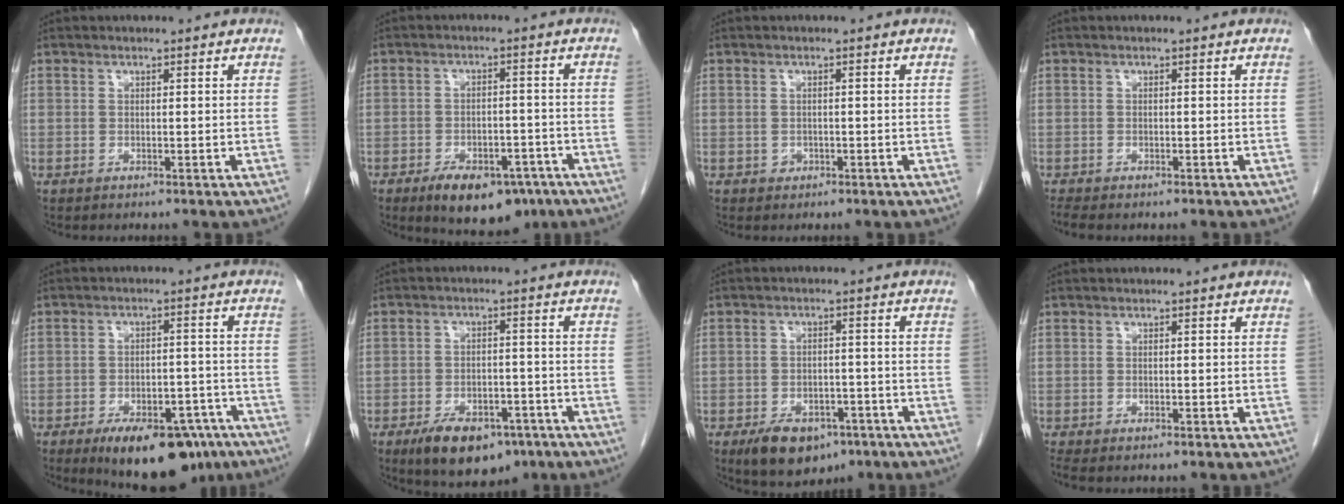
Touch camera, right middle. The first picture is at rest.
{"total": 11.0, "force": [-7.3, 5.3, 6.3], "torque": [-0.084, 0.002, -0.104]}
{"total": 0.9, "force": [-0.4, 0.8, 0.2], "torque": [-0.002, 0.003, -0.004]}
{"total": 2.2, "force": [-1.9, 0.5, 1.1], "torque": [-0.027, -0.010, -0.026]}
{"total": 14.4, "force": [-10.0, 6.1, 8.4], "torque": [-0.095, 0.008, -0.143]}
{"total": 10.4, "force": [-6.8, 5.1, 6.0], "torque": [-0.092, -0.004, -0.101]}
{"total": 8.8, "force": [-5.6, 4.8, 4.6], "torque": [-0.073, -0.001, -0.080]}
{"total": 1.7, "force": [-1.4, 0.4, 0.8], "torque": [-0.019, -0.008, -0.020]}